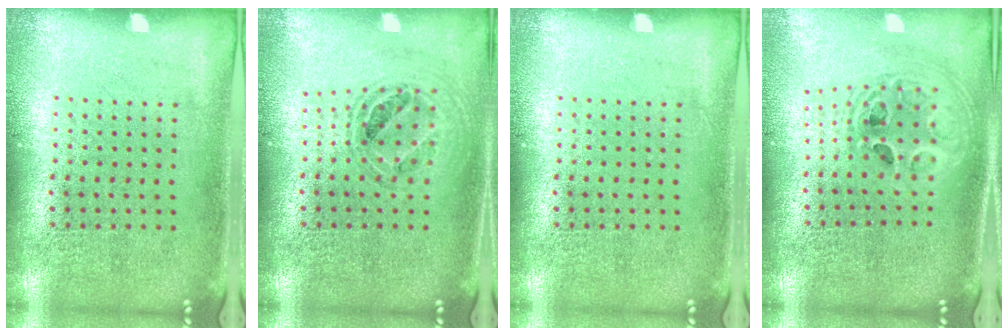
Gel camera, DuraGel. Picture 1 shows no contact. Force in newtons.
{"total": 0.8, "press": 0.7, "slide": 0.3}
{"total": 0.0}
{"total": 2.1, "press": 1.7, "slide": 1.3}